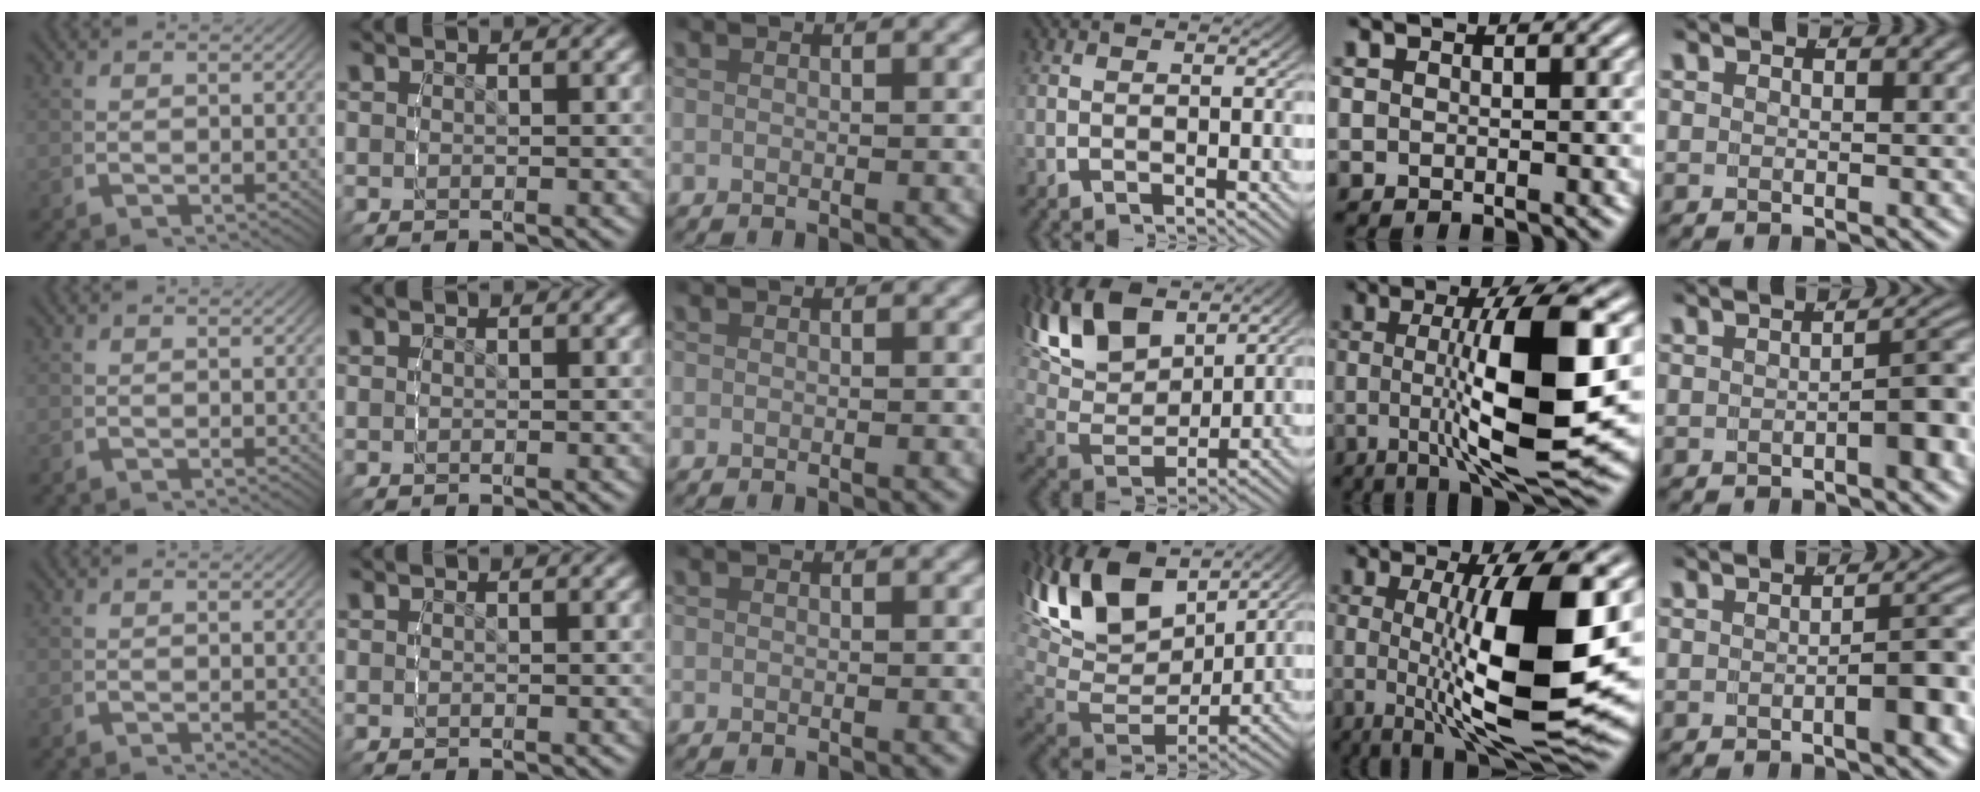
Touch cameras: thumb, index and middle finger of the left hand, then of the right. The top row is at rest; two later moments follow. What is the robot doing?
{"motion": "lift_and_place", "object": "screwdriver"}